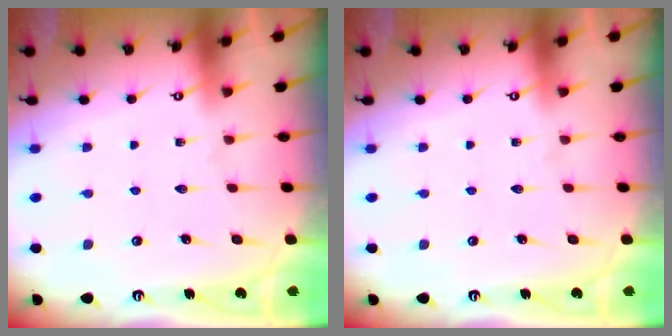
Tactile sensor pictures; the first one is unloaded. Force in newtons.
{"total": 0.0}